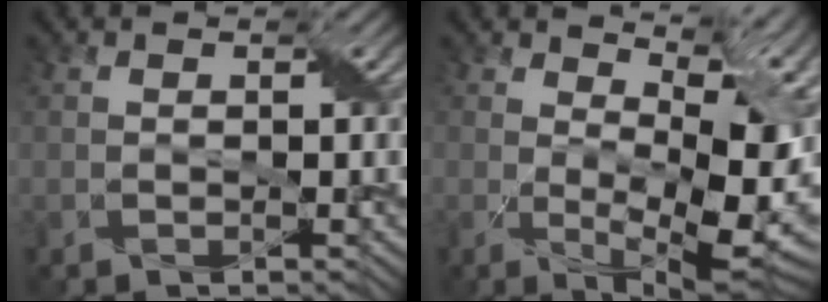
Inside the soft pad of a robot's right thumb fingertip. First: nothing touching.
{"total": 13.9, "force": [2.4, 6.0, 12.3], "torque": [-0.198, -0.011, 0.069]}